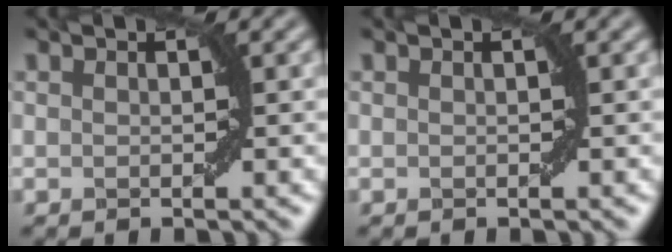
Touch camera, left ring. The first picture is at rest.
{"total": 0.0}